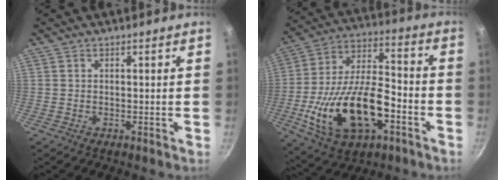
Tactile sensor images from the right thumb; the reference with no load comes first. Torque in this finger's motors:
{"motor_torque": [0.03, 1.04, 1.78, -0.99, 0.40]}